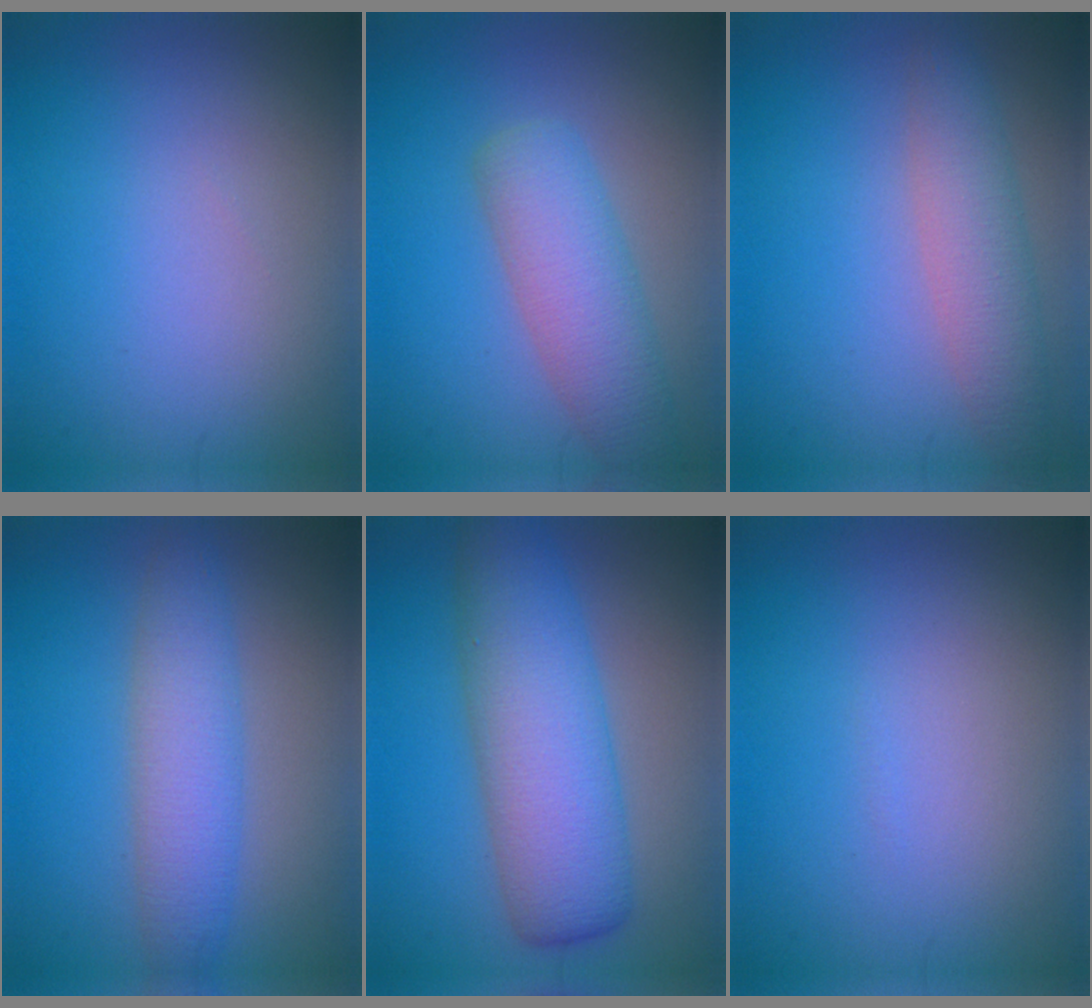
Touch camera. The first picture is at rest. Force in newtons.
{"total": 5.3, "press": 5.3, "slide": 0.4}
{"total": 4.0, "press": 4.0, "slide": 0.1}
{"total": 4.7, "press": 4.7, "slide": 0.1}
{"total": 8.5, "press": 8.5, "slide": 0.2}
{"total": 0.0}